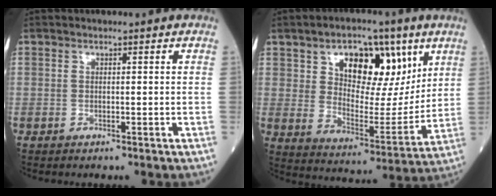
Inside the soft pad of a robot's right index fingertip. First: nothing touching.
{"total": 15.4, "force": [7.4, 7.3, 11.3], "torque": [-0.166, 0.013, 0.130]}